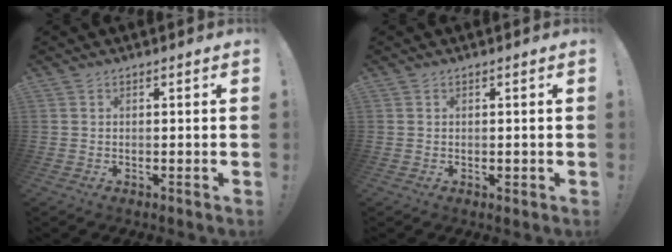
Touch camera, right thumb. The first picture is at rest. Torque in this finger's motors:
{"motor_torque": [0.14, 0.06, -0.22, -0.09, -0.02]}